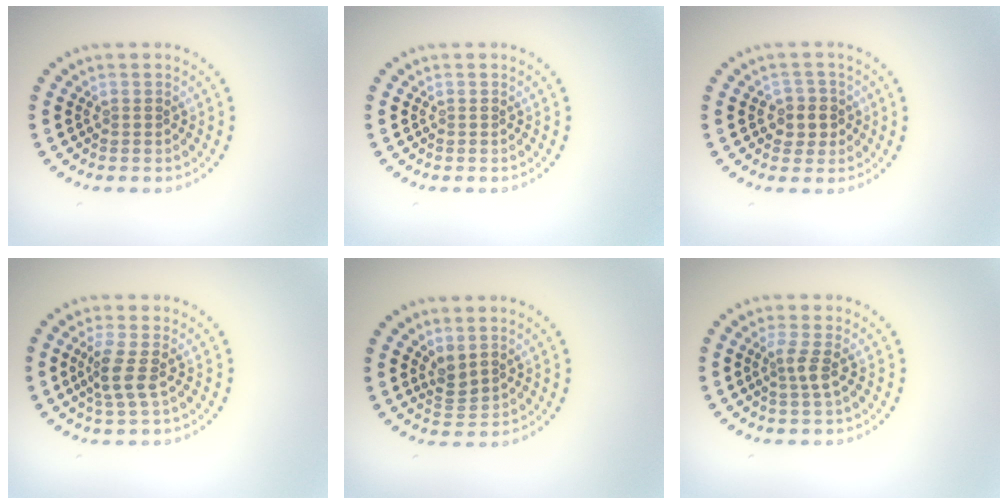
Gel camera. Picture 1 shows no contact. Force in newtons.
{"total": 0.0}
{"total": 2.1, "press": 1.9, "slide": 0.7}
{"total": 2.5, "press": 1.9, "slide": 1.6}
{"total": 1.9, "press": 1.6, "slide": 0.9}
{"total": 1.9, "press": 1.4, "slide": 1.3}